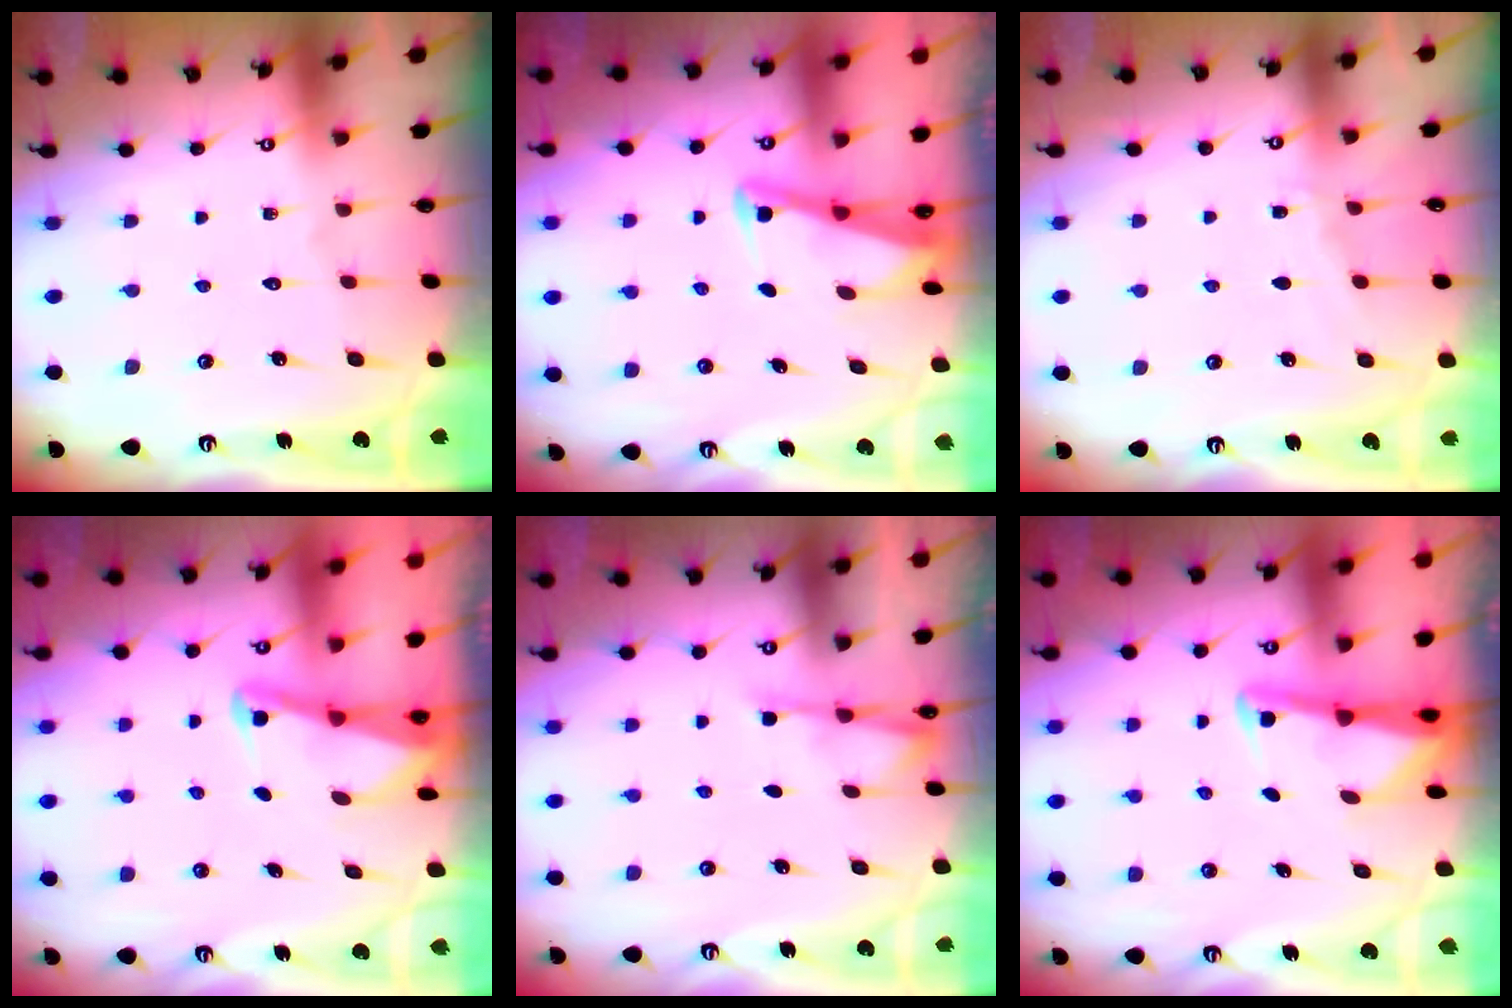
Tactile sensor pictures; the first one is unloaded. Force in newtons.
{"total": 2.8, "press": 2.8, "slide": 0.3}
{"total": 2.9, "press": 2.9, "slide": 0.3}
{"total": 2.2, "press": 2.2, "slide": 0.3}
{"total": 2.9, "press": 2.9, "slide": 0.5}
{"total": 2.9, "press": 2.8, "slide": 0.3}